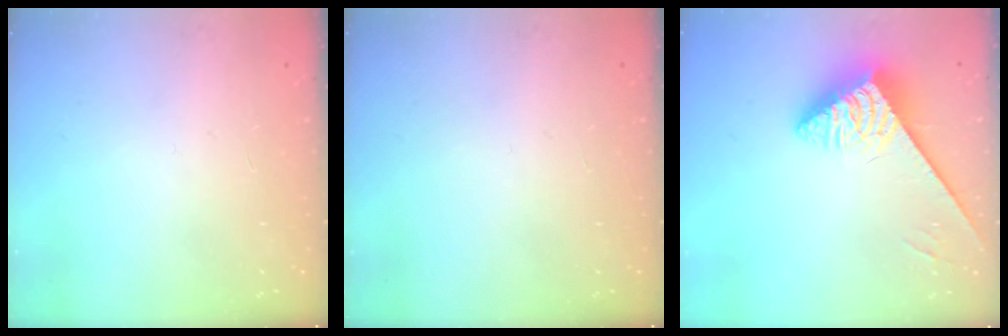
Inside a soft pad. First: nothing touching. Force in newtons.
{"total": 0.0}
{"total": 3.8, "press": 3.7, "slide": 0.7}